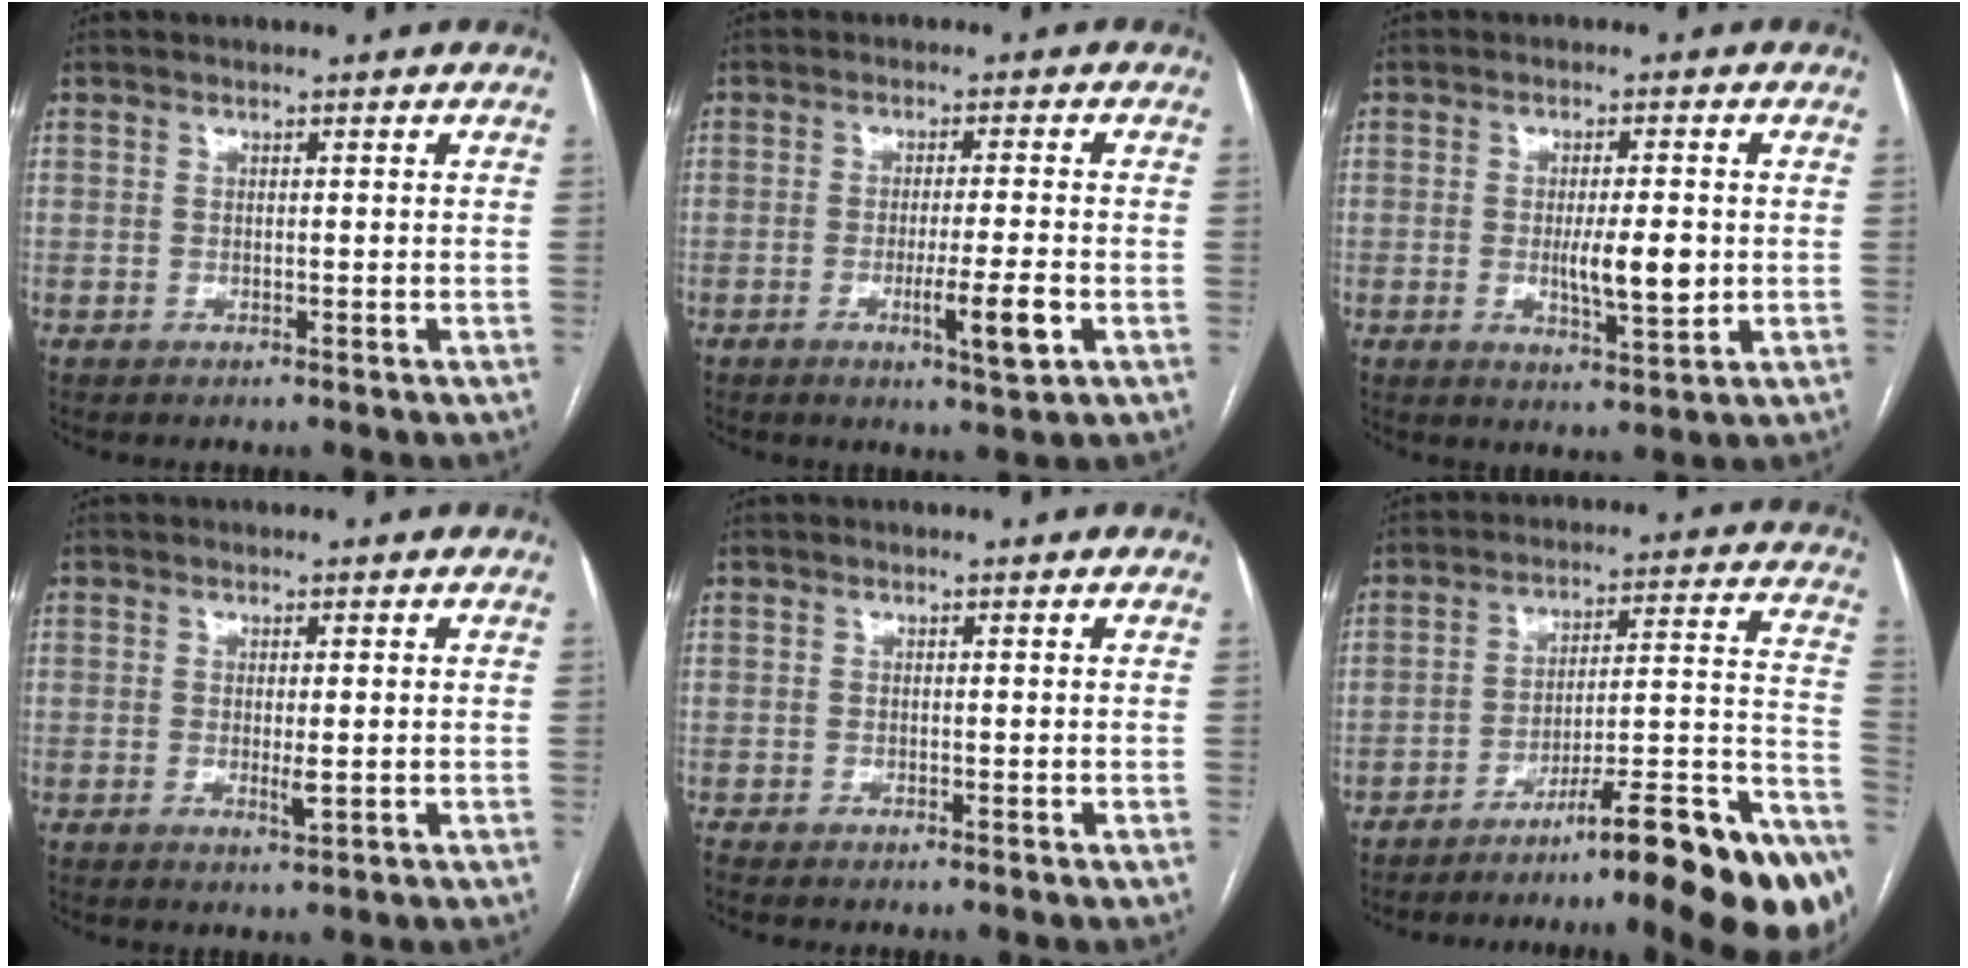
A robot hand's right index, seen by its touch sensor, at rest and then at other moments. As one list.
[{"total": 5.8, "force": [-2.0, -0.2, 5.4], "torque": [-0.085, -0.011, -0.030]}, {"total": 6.2, "force": [-0.5, 1.4, 6.0], "torque": [-0.100, -0.008, -0.004]}, {"total": 1.8, "force": [-0.2, 0.3, 1.7], "torque": [-0.028, -0.005, -0.002]}, {"total": 0.7, "force": [-0.6, -0.2, 0.0], "torque": [-0.001, 0.000, -0.014]}, {"total": 23.1, "force": [-17.2, 1.2, 15.4], "torque": [-0.115, 0.033, -0.248]}]